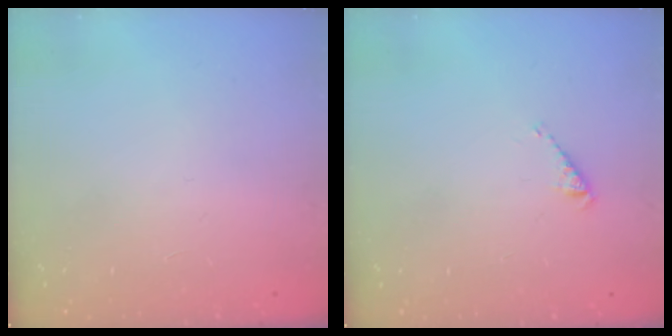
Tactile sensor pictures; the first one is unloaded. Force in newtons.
{"total": 2.4, "press": 2.4, "slide": 0.5}